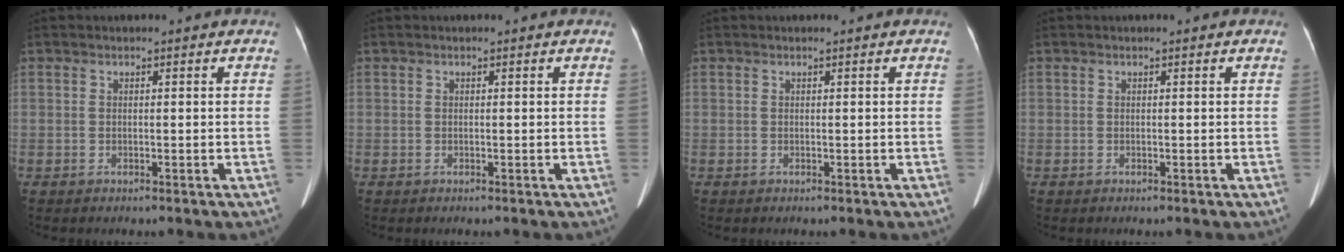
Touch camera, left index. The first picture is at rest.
{"total": 0.0}
{"total": 0.0}
{"total": 0.0}